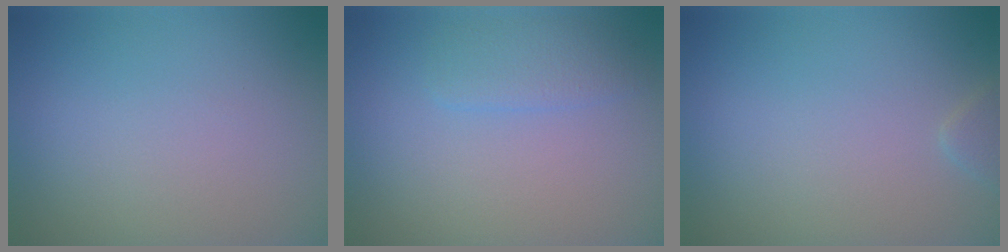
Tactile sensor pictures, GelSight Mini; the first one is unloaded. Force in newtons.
{"total": 1.9, "press": 1.9, "slide": 0.2}
{"total": 1.0, "press": 1.0, "slide": 0.1}